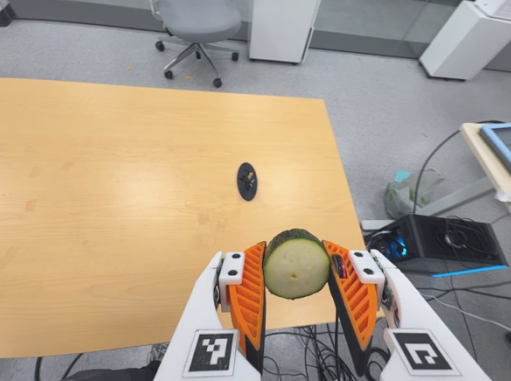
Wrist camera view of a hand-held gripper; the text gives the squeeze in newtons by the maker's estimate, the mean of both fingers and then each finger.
{"total": 9.4, "left": 8.8, "right": 10.0}